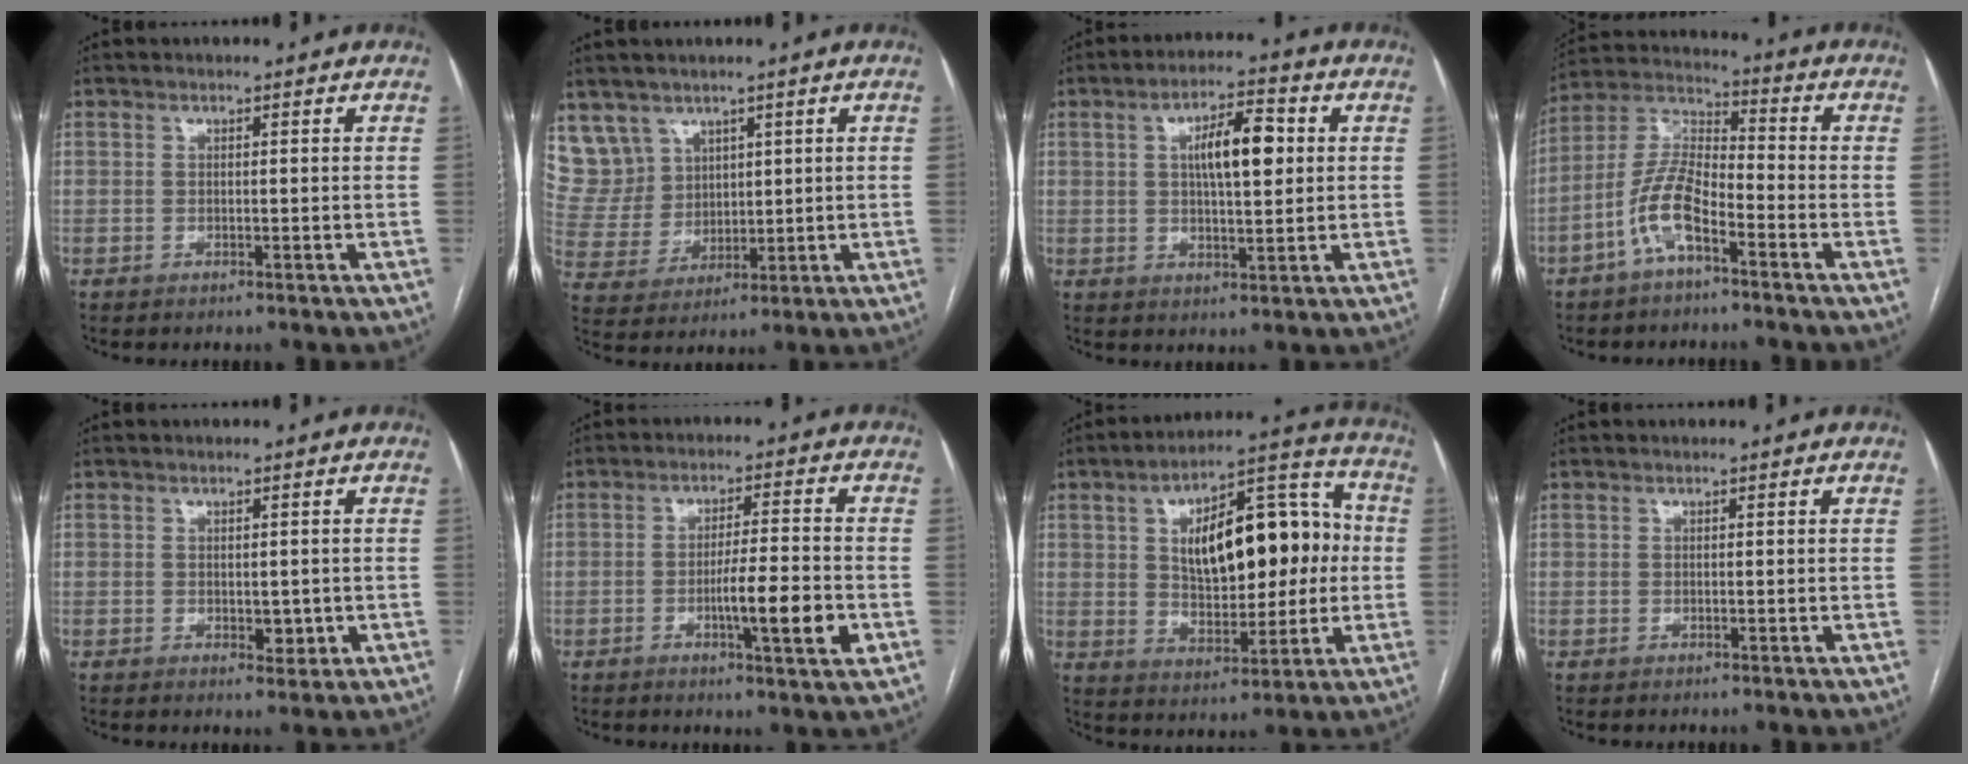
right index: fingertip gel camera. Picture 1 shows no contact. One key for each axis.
{"total": 8.7, "fx": 5.8, "fy": 6.5, "fz": 0.1, "tx": -0.013, "ty": 0.024, "tz": 0.135}
{"total": 8.6, "fx": 1.9, "fy": 2.7, "fz": 7.9, "tx": -0.132, "ty": 0.015, "tz": 0.031}
{"total": 9.7, "fx": -4.7, "fy": 3.1, "fz": 7.8, "tx": -0.174, "ty": 0.016, "tz": -0.093}
{"total": 2.6, "fx": -0.3, "fy": 1.6, "fz": 2.0, "tx": -0.022, "ty": -0.003, "tz": 0.003}
{"total": 8.8, "fx": -2.6, "fy": 0.6, "fz": 8.4, "tx": -0.131, "ty": -0.006, "tz": -0.041}
{"total": 18.7, "fx": 2.3, "fy": 8.3, "fz": 16.6, "tx": -0.256, "ty": 0.040, "tz": 0.043}
{"total": 0.0}